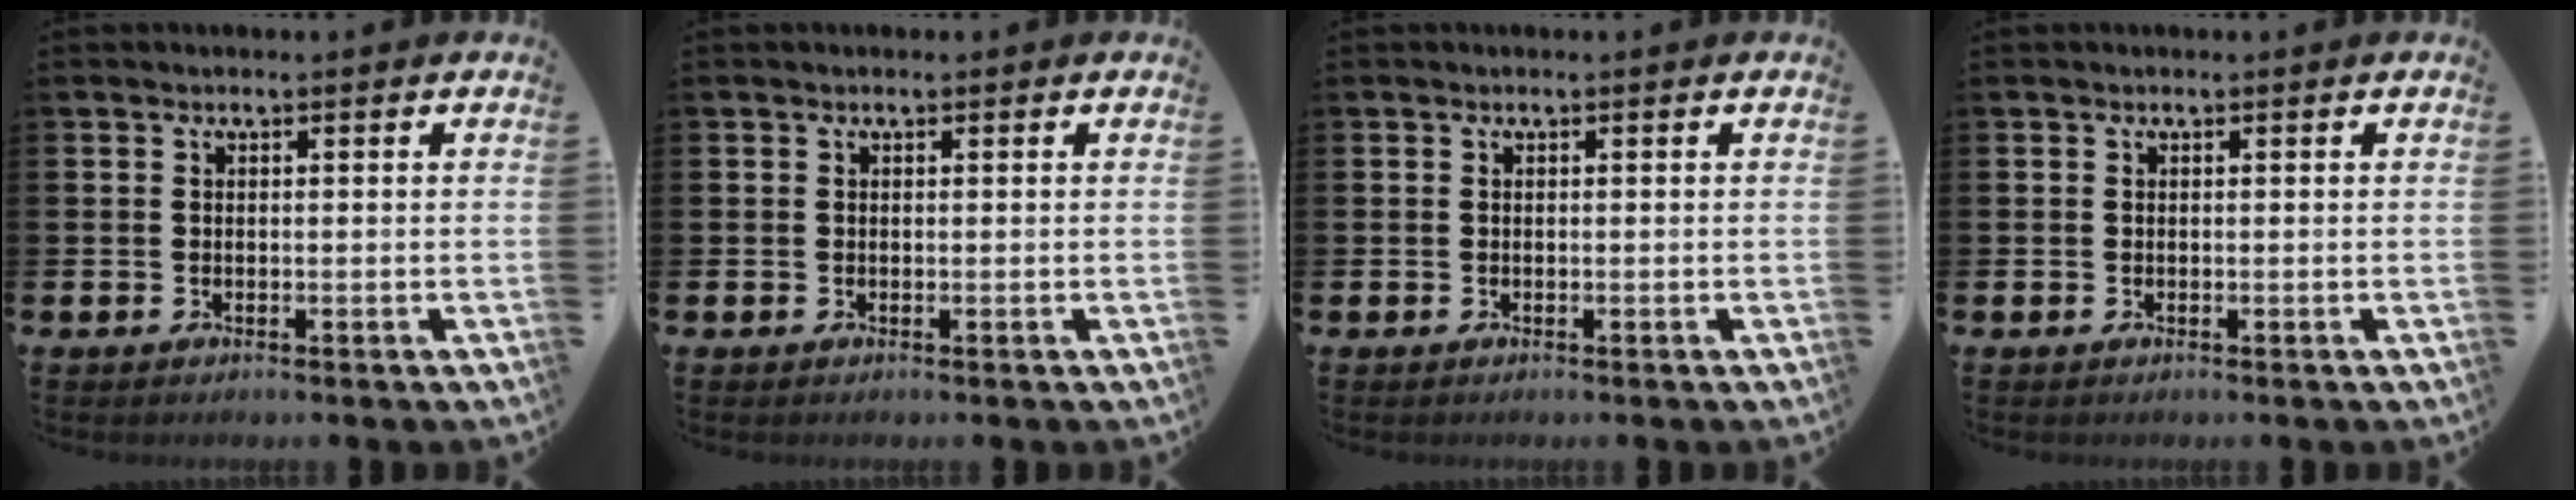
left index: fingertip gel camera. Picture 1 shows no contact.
{"total": 0.0}
{"total": 0.0}
{"total": 0.0}